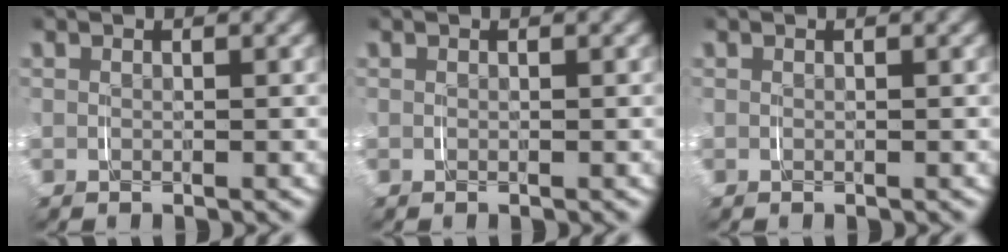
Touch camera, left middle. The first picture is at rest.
{"total": 0.0}
{"total": 0.0}